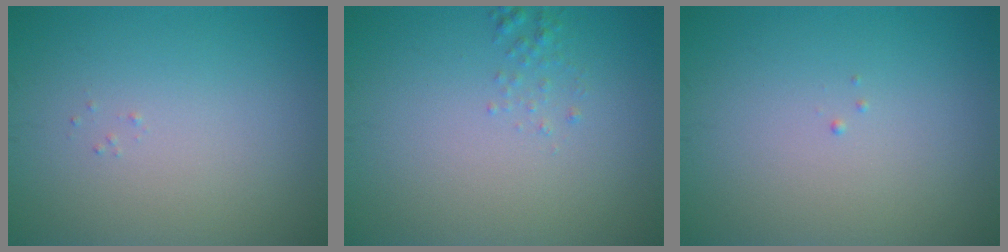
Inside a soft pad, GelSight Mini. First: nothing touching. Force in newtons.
{"total": 0.8, "press": 0.8, "slide": 0.1}
{"total": 0.0}